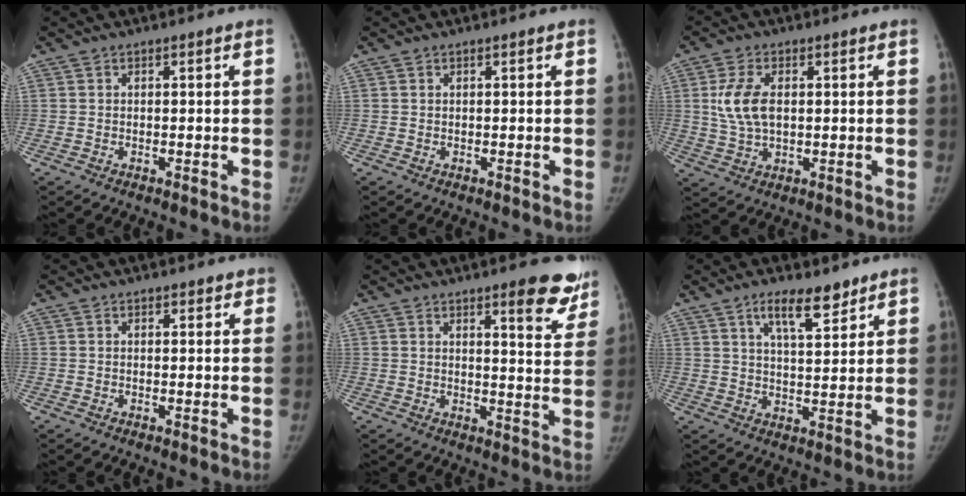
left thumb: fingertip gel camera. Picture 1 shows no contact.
{"total": 0.0}
{"total": 7.9, "force": [1.3, 4.5, 6.4], "torque": [-0.133, -0.004, 0.030]}
{"total": 1.5, "force": [1.1, 0.8, 0.5], "torque": [0.009, -0.005, 0.009]}
{"total": 10.1, "force": [7.1, 2.6, 6.8], "torque": [-0.047, -0.043, 0.080]}
{"total": 8.1, "force": [5.6, 2.6, 5.3], "torque": [-0.068, -0.038, 0.094]}